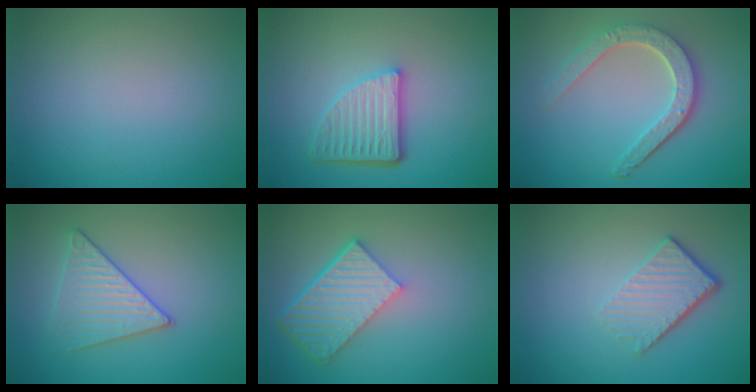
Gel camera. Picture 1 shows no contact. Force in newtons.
{"total": 4.8, "press": 3.5, "slide": 3.3}
{"total": 4.8, "press": 3.7, "slide": 3.1}
{"total": 3.2, "press": 3.2, "slide": 0.3}
{"total": 6.2, "press": 4.3, "slide": 4.5}
{"total": 4.1, "press": 2.8, "slide": 3.0}